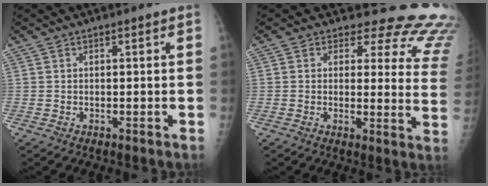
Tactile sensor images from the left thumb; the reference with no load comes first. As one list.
[{"total": 17.2, "force": [15.6, 6.2, 3.5], "torque": [0.011, -0.136, 0.138]}]